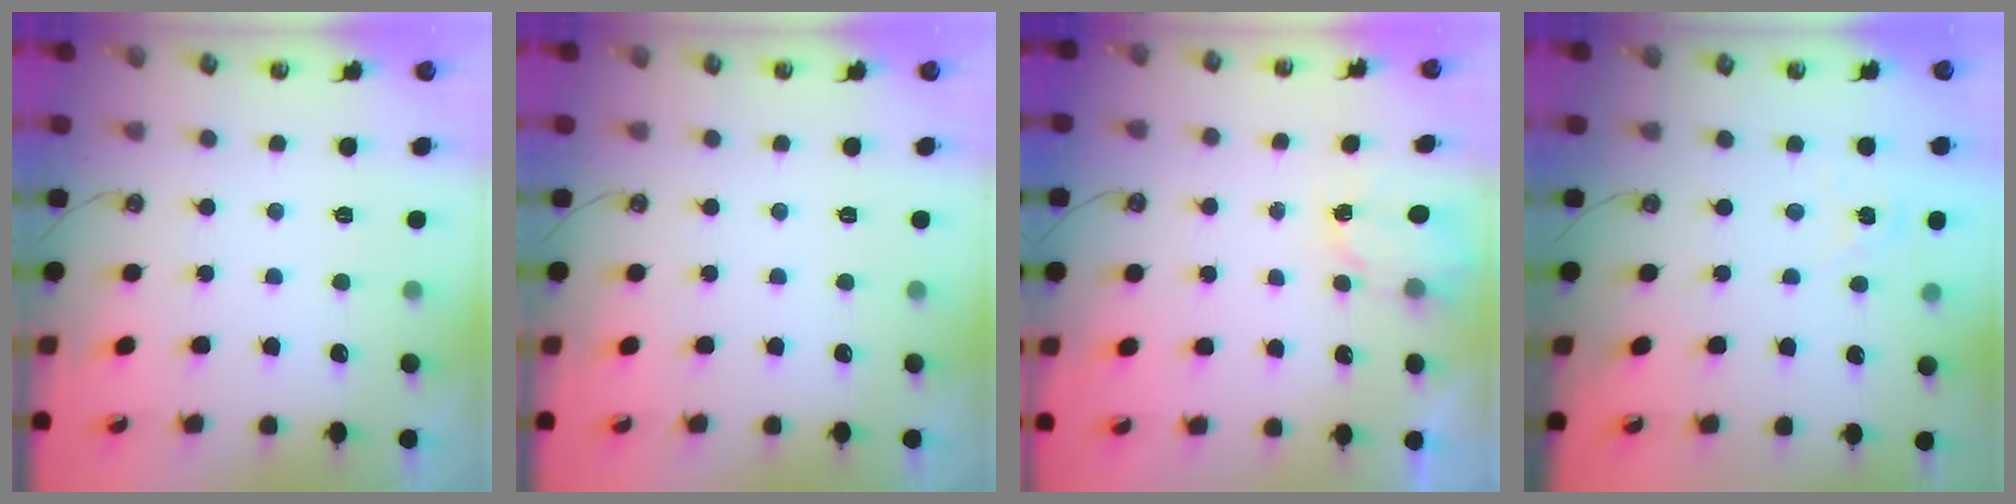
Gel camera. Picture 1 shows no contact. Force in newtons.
{"total": 0.0}
{"total": 2.3, "press": 2.3, "slide": 0.4}
{"total": 1.3, "press": 1.3, "slide": 0.2}